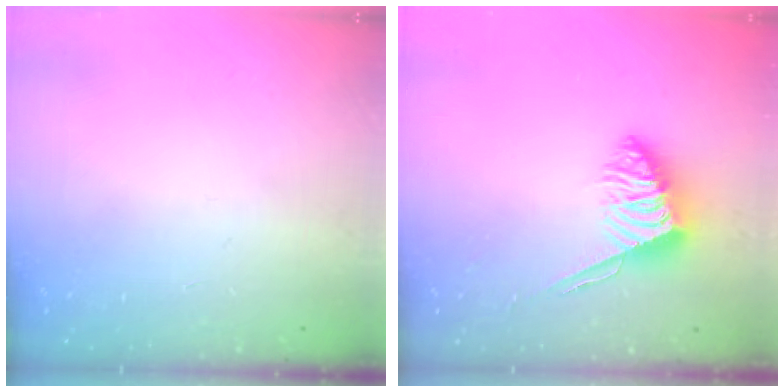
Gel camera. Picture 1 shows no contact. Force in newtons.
{"total": 6.6, "press": 6.5, "slide": 0.4}